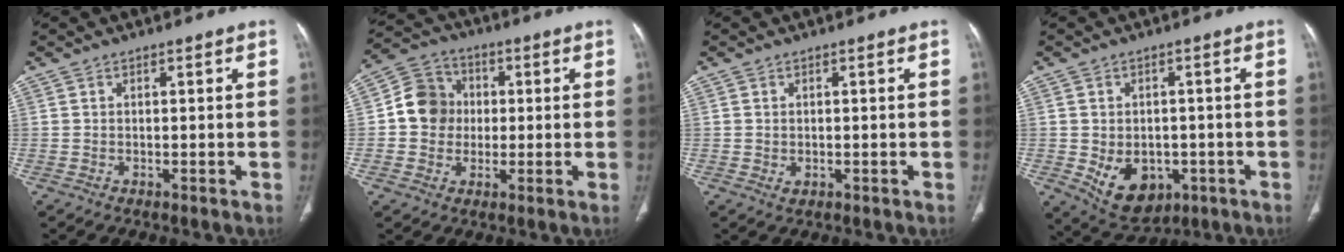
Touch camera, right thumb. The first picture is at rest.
{"total": 9.4, "force": [0.2, 8.6, 3.7], "torque": [-0.037, 0.020, -0.008]}
{"total": 1.2, "force": [-0.1, 1.0, 0.7], "torque": [-0.011, -0.001, 0.002]}
{"total": 10.3, "force": [-3.0, 7.6, 6.3], "torque": [-0.079, 0.007, -0.024]}